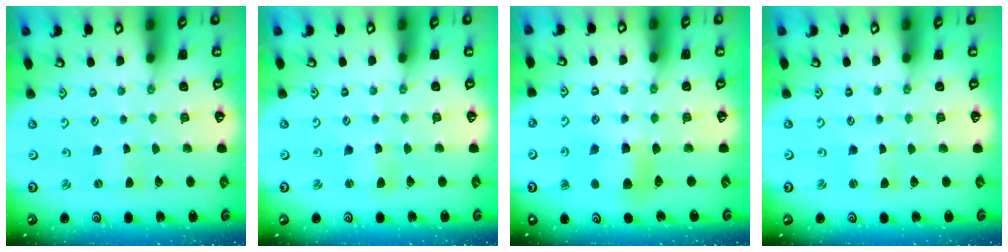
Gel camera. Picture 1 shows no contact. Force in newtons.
{"total": 1.7, "press": 1.7, "slide": 0.4}
{"total": 6.7, "press": 6.7, "slide": 0.7}
{"total": 0.8, "press": 0.8, "slide": 0.2}